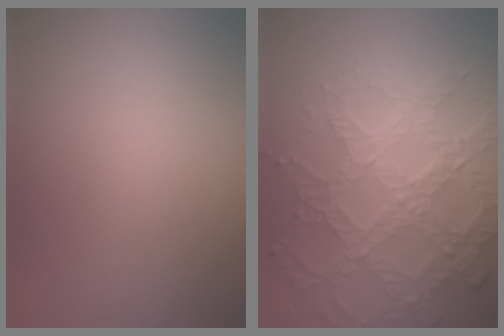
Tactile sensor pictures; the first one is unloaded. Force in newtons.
{"total": 8.0, "press": 6.1, "slide": 5.2}